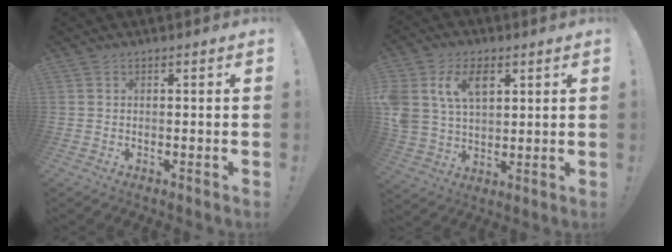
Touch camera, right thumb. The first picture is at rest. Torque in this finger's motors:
{"motor_torque": [1.03, 1.04, 0.64, -0.24, 0.44]}